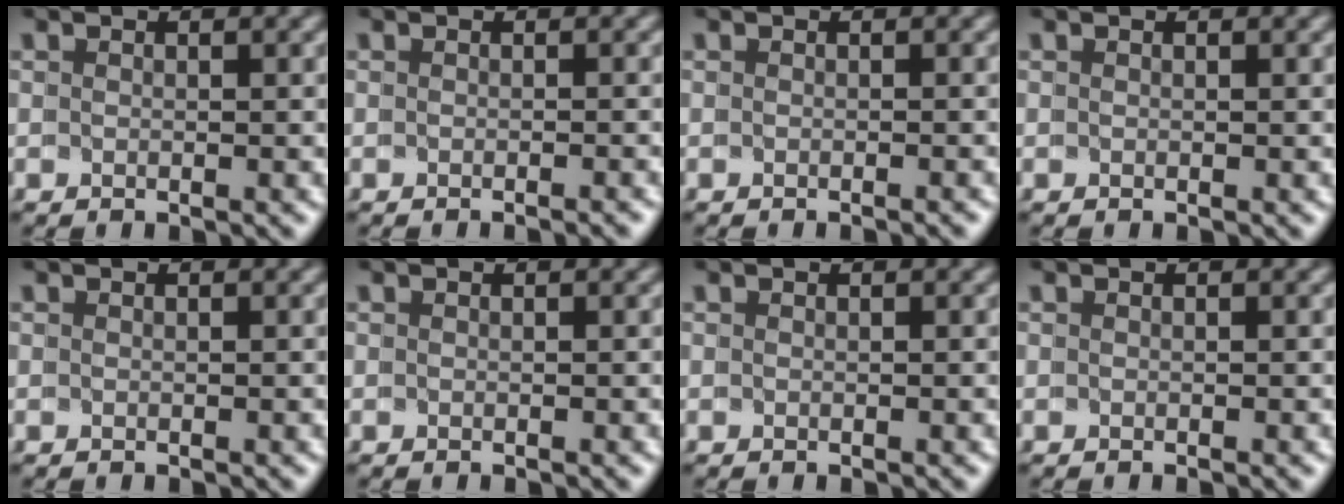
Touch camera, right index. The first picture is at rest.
{"total": 1.1, "force": [-1.0, -0.3, 0.0], "torque": [0.004, 0.002, -0.016]}
{"total": 0.7, "force": [-0.7, -0.2, 0.0], "torque": [0.003, 0.002, -0.012]}
{"total": 0.0}
{"total": 0.0}
{"total": 0.0}
{"total": 0.0}
{"total": 0.0}